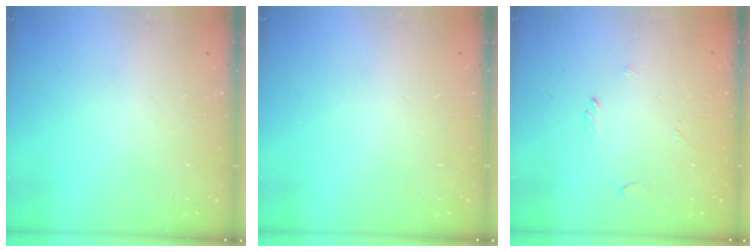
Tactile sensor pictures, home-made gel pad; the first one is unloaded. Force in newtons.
{"total": 0.0}
{"total": 1.4, "press": 1.3, "slide": 0.4}